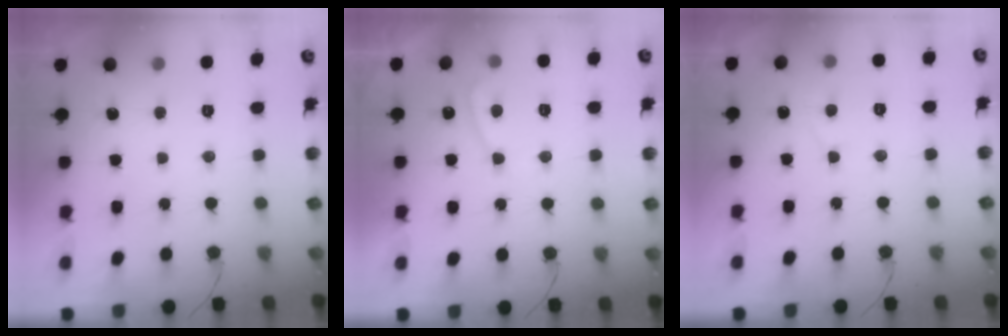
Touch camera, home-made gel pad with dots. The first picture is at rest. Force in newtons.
{"total": 5.0, "press": 4.9, "slide": 0.7}
{"total": 3.4, "press": 3.3, "slide": 0.4}